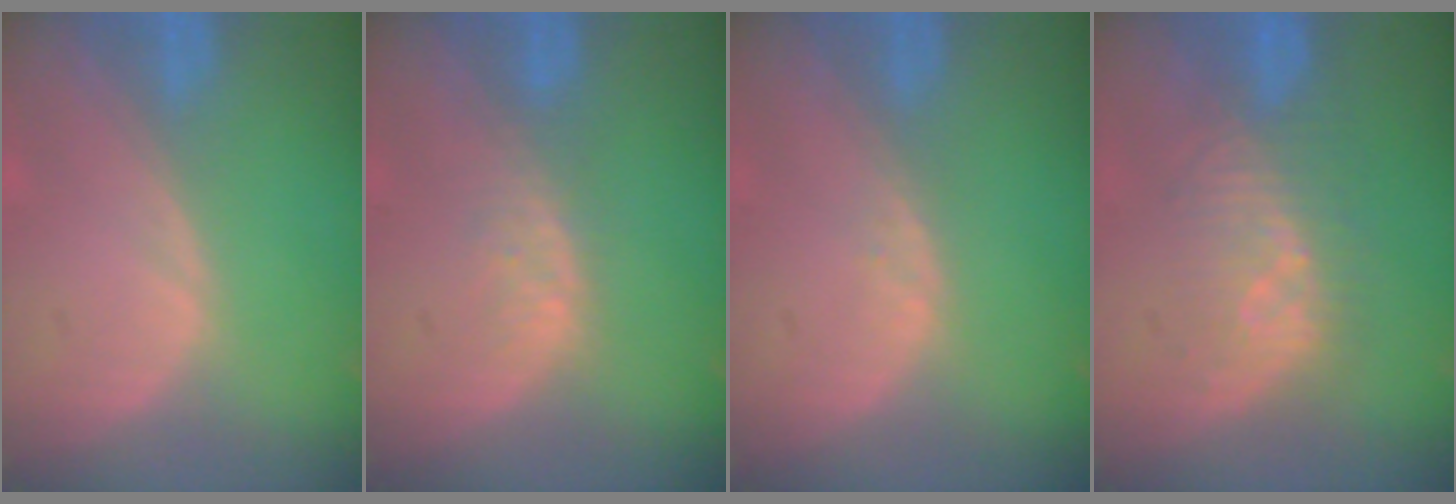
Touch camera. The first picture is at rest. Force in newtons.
{"total": 2.8, "press": 2.8, "slide": 0.3}
{"total": 0.7, "press": 0.6, "slide": 0.2}
{"total": 8.0, "press": 7.5, "slide": 2.9}